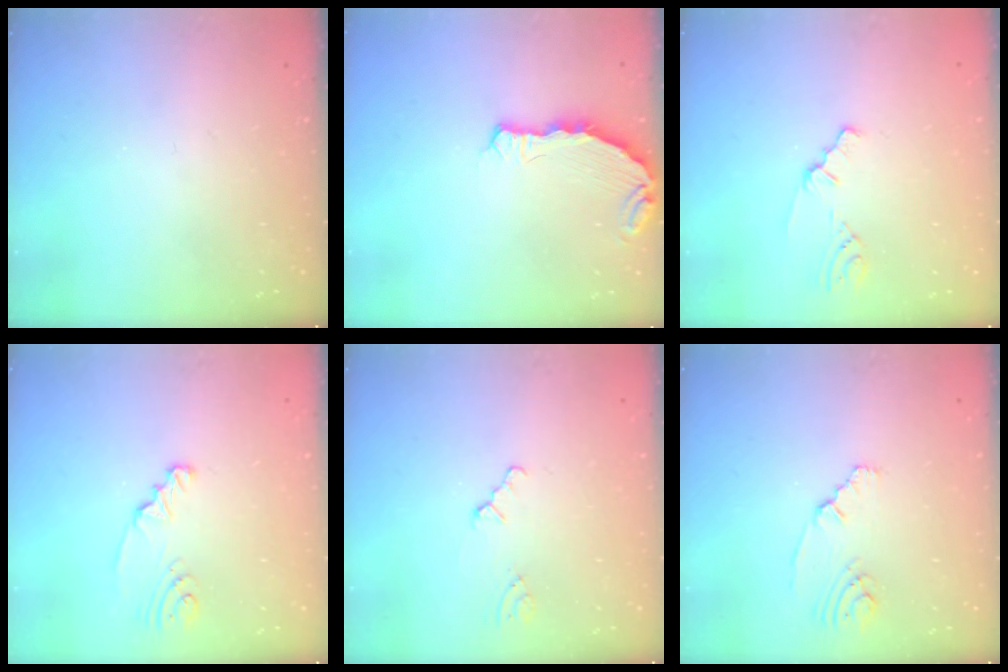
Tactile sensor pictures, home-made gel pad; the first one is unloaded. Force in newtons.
{"total": 7.2, "press": 5.5, "slide": 4.6}
{"total": 1.5, "press": 1.5, "slide": 0.3}
{"total": 2.5, "press": 2.5, "slide": 0.3}
{"total": 0.0}
{"total": 2.2, "press": 2.2, "slide": 0.5}